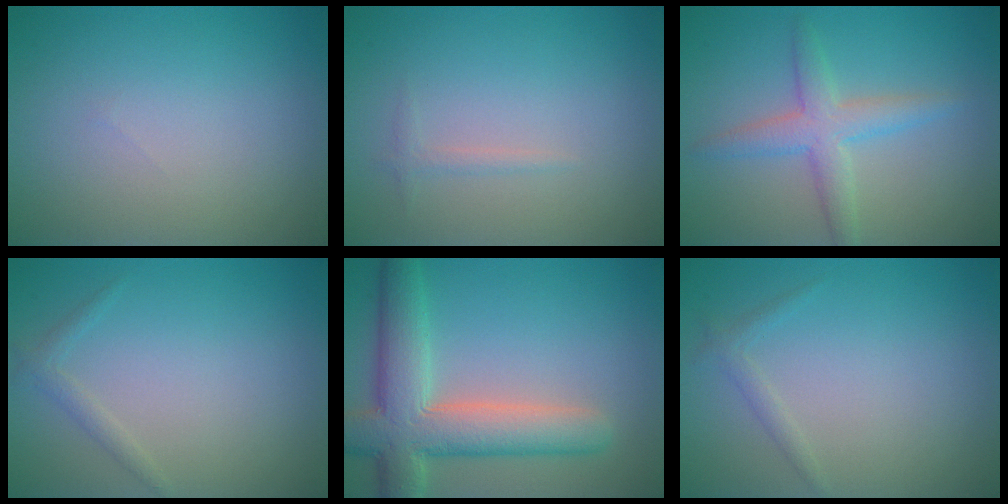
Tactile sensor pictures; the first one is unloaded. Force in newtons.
{"total": 0.8, "press": 0.8, "slide": 0.0}
{"total": 3.5, "press": 3.5, "slide": 0.2}
{"total": 1.1, "press": 1.1, "slide": 0.0}
{"total": 8.0, "press": 8.0, "slide": 0.5}
{"total": 1.1, "press": 1.1, "slide": 0.1}